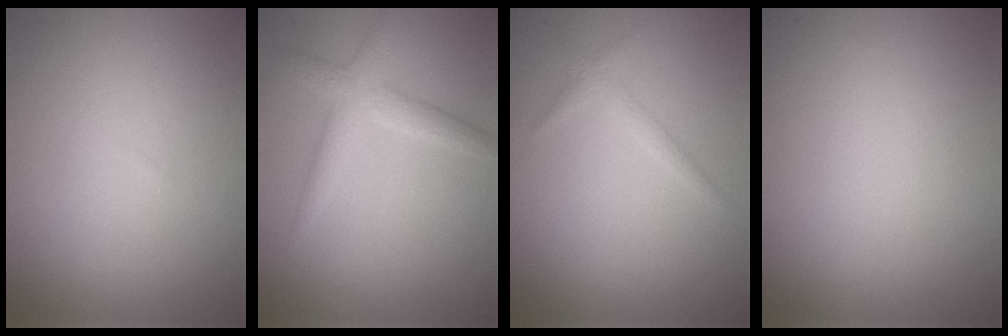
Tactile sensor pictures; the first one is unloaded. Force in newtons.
{"total": 2.6, "press": 2.6, "slide": 0.0}
{"total": 1.1, "press": 1.1, "slide": 0.0}
{"total": 0.0}